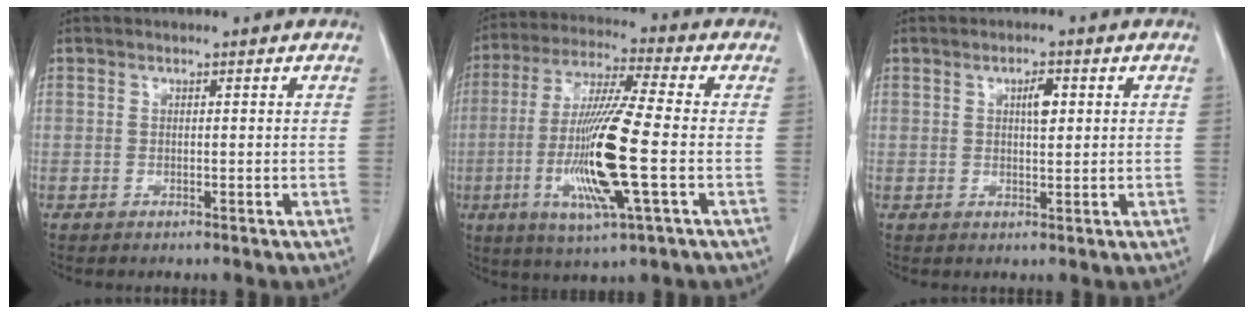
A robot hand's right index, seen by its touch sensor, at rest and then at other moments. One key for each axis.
{"total": 15.6, "fx": -3.1, "fy": 0.6, "fz": 15.2, "tx": -0.308, "ty": -0.017, "tz": -0.063}
{"total": 2.8, "fx": 0.8, "fy": 0.9, "fz": 2.5, "tx": -0.042, "ty": 0.002, "tz": 0.014}